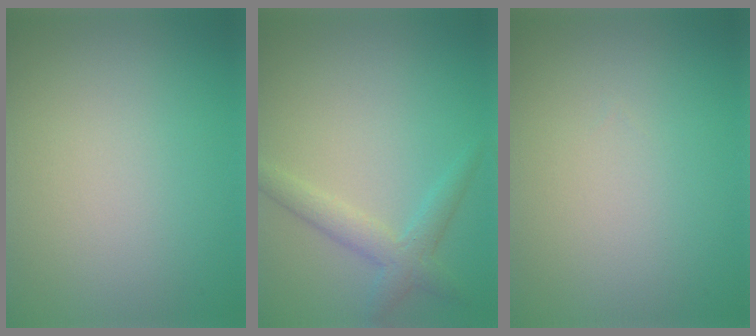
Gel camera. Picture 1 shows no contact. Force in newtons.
{"total": 2.7, "press": 2.7, "slide": 0.1}
{"total": 0.0}